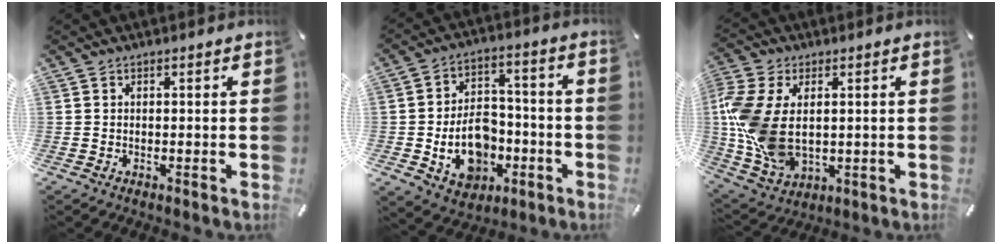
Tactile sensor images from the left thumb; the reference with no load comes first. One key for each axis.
{"total": 13.2, "fx": -3.7, "fy": 10.0, "fz": 7.8, "tx": -0.118, "ty": 0.018, "tz": -0.059}
{"total": 13.6, "fx": 1.4, "fy": 9.6, "fz": 9.6, "tx": -0.226, "ty": -0.005, "tz": 0.027}